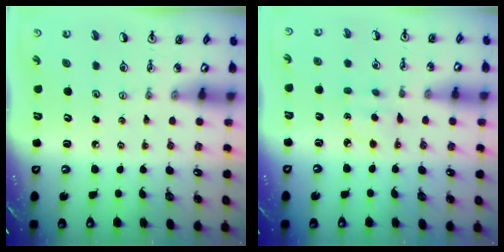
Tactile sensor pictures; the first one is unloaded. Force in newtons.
{"total": 3.4, "press": 3.4, "slide": 0.5}